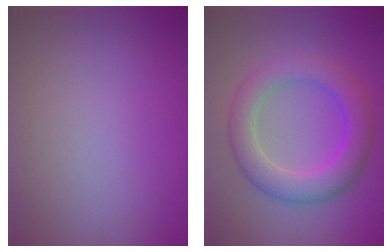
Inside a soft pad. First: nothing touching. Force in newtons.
{"total": 5.9, "press": 5.9, "slide": 0.1}